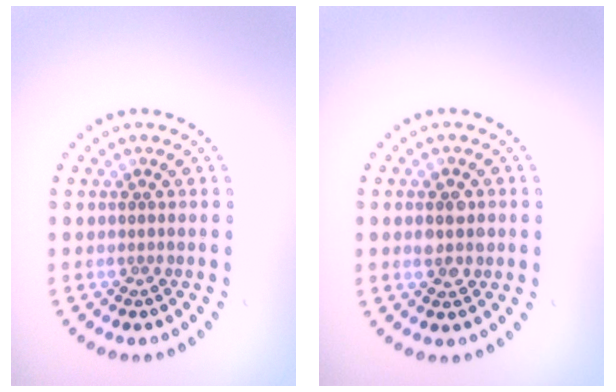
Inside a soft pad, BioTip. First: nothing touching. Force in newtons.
{"total": 2.3, "press": 2.3, "slide": 0.2}